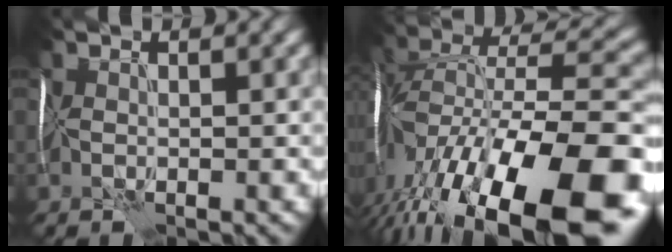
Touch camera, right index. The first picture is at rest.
{"total": 16.9, "force": [-8.4, 7.8, 12.5], "torque": [-0.229, -0.023, -0.116]}